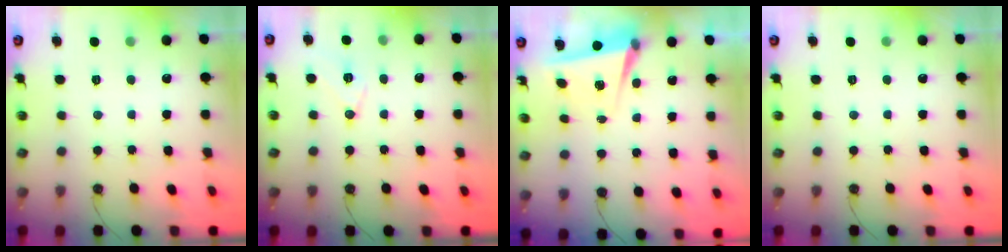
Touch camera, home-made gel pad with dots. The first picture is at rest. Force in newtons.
{"total": 9.4, "press": 8.7, "slide": 3.5}
{"total": 5.6, "press": 4.8, "slide": 2.7}
{"total": 0.0}